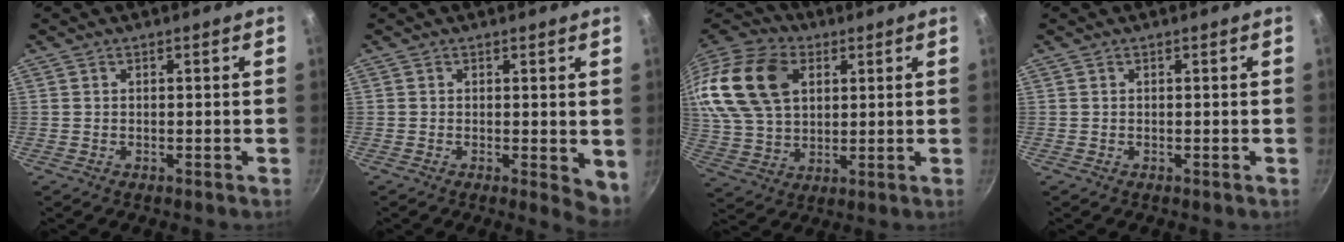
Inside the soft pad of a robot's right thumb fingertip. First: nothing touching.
{"total": 4.6, "force": [-0.2, 2.1, 4.1], "torque": [-0.044, -0.006, -0.001]}
{"total": 23.0, "force": [7.2, 15.9, 15.0], "torque": [-0.302, 0.013, 0.135]}
{"total": 0.0}